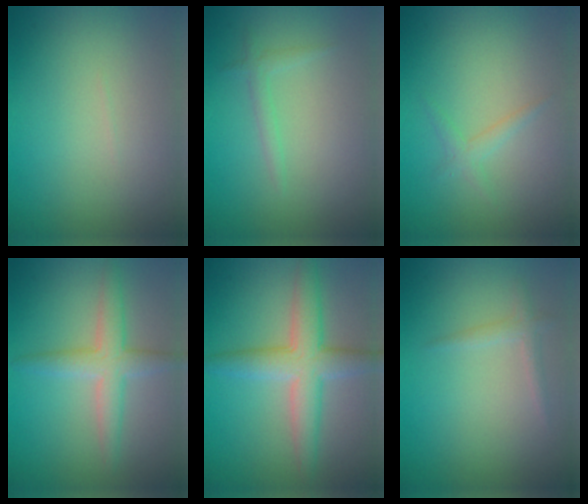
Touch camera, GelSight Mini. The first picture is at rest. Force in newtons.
{"total": 1.0, "press": 1.0, "slide": 0.1}
{"total": 1.1, "press": 1.1, "slide": 0.0}
{"total": 3.3, "press": 3.3, "slide": 0.1}
{"total": 4.9, "press": 4.9, "slide": 0.1}
{"total": 1.1, "press": 1.1, "slide": 0.0}